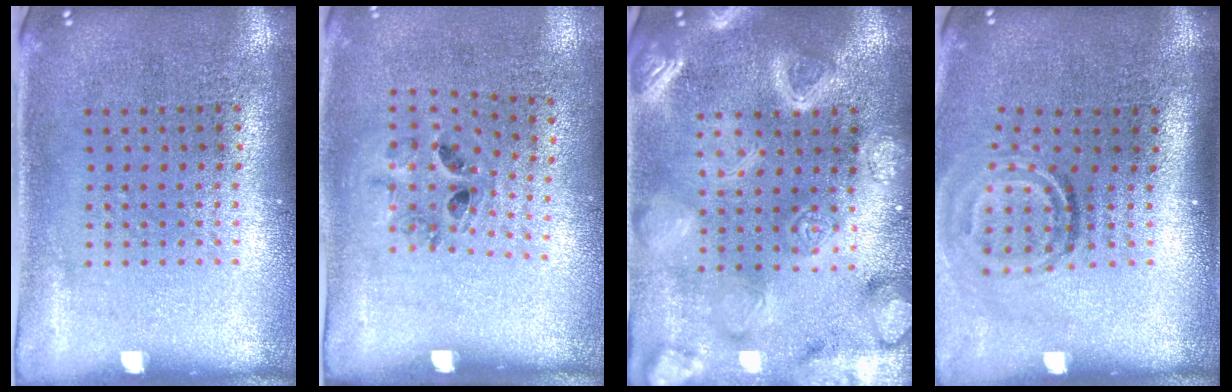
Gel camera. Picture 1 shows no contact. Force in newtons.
{"total": 1.2, "press": 0.8, "slide": 0.9}
{"total": 5.4, "press": 5.4, "slide": 0.6}
{"total": 1.9, "press": 1.2, "slide": 1.5}